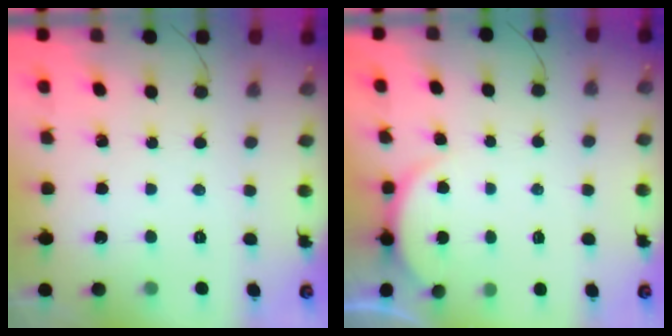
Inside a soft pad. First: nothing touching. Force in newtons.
{"total": 2.2, "press": 2.1, "slide": 0.5}